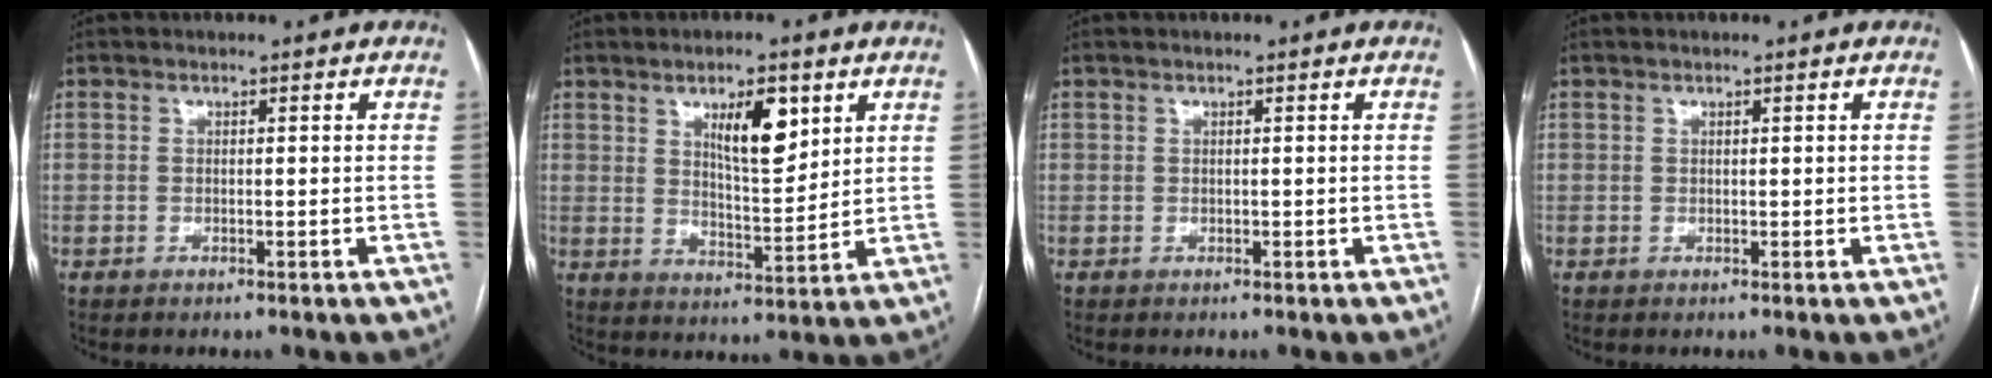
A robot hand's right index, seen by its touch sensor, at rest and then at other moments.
{"total": 8.6, "force": [4.1, 3.0, 7.0], "torque": [-0.114, -0.001, 0.071]}
{"total": 0.0}
{"total": 0.0}